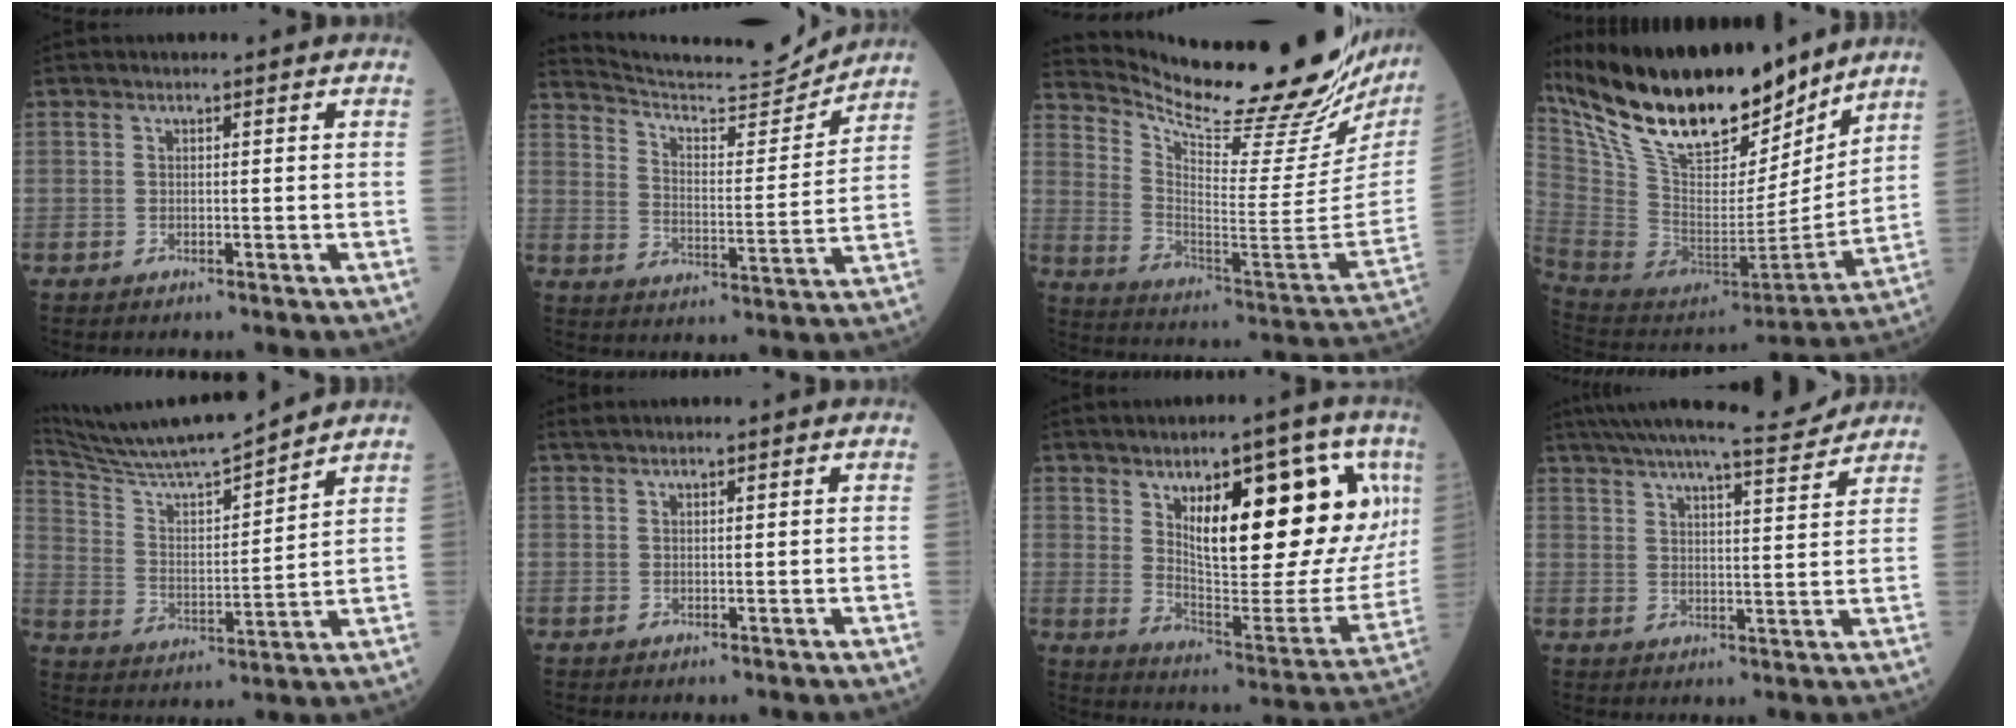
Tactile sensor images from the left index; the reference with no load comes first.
{"total": 13.8, "force": [13.6, -0.3, 2.3], "torque": [-0.048, -0.033, 0.204]}
{"total": 26.7, "force": [24.0, 2.6, 11.4], "torque": [-0.203, -0.110, 0.333]}
{"total": 25.3, "force": [20.2, 7.2, 13.4], "torque": [-0.247, -0.015, 0.350]}
{"total": 14.6, "force": [13.6, -0.3, 5.3], "torque": [-0.108, 0.000, 0.243]}
{"total": 0.9, "force": [0.7, -0.2, 0.6], "torque": [-0.018, 0.012, 0.019]}
{"total": 20.7, "force": [7.8, 6.6, 18.0], "torque": [-0.246, -0.002, 0.124]}
{"total": 12.9, "force": [11.9, 0.3, 4.9], "torque": [-0.085, -0.004, 0.170]}